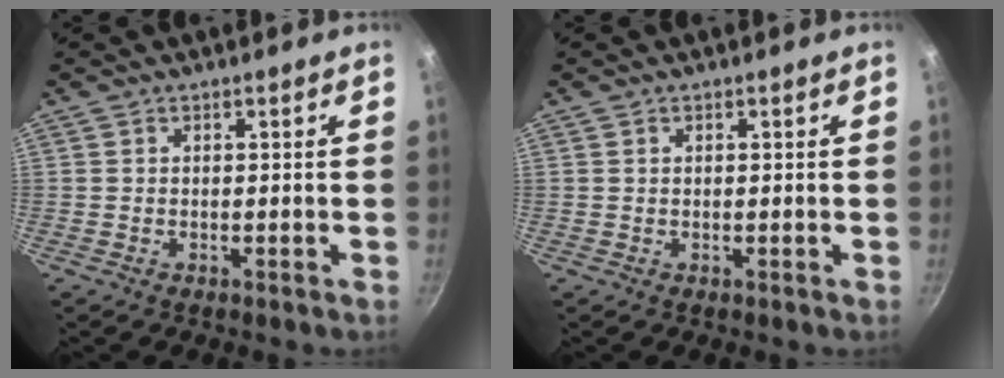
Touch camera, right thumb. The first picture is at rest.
{"total": 0.0}